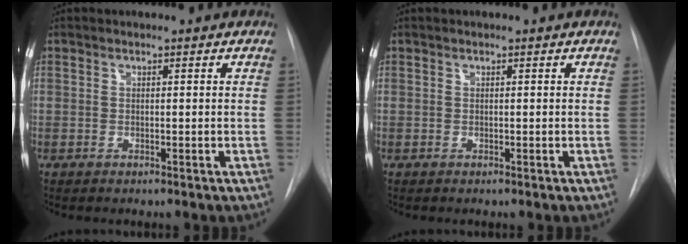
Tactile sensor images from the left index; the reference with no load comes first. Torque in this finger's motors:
{"motor_torque": [-0.04, 0.04, 0.00, 0.00]}